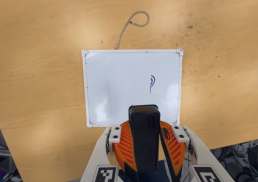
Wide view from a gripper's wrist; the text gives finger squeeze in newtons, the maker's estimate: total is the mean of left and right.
{"total": 8.8, "left": 8.6, "right": 9.1}